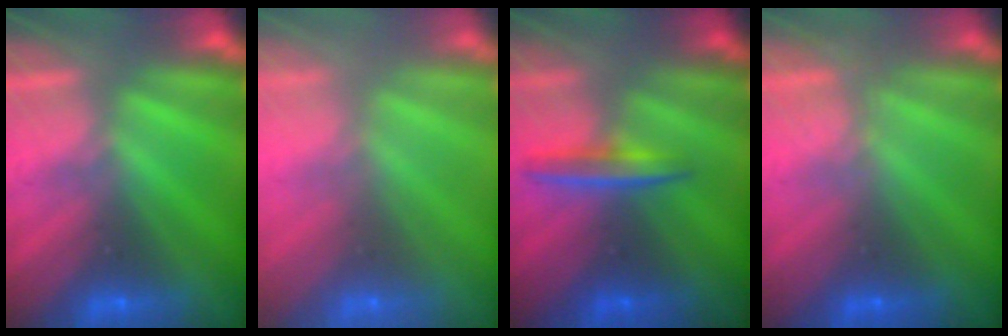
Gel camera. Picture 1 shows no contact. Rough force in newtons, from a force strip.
{"total": 7.6}
{"total": 1.5}
{"total": 1.2}